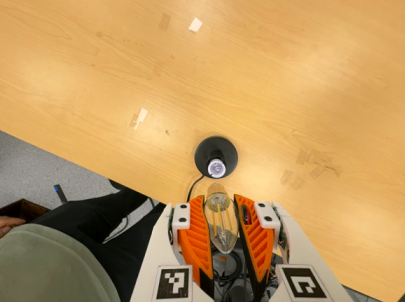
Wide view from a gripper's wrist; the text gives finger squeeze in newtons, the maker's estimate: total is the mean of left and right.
{"total": 20.3, "left": 22.4, "right": 18.2}